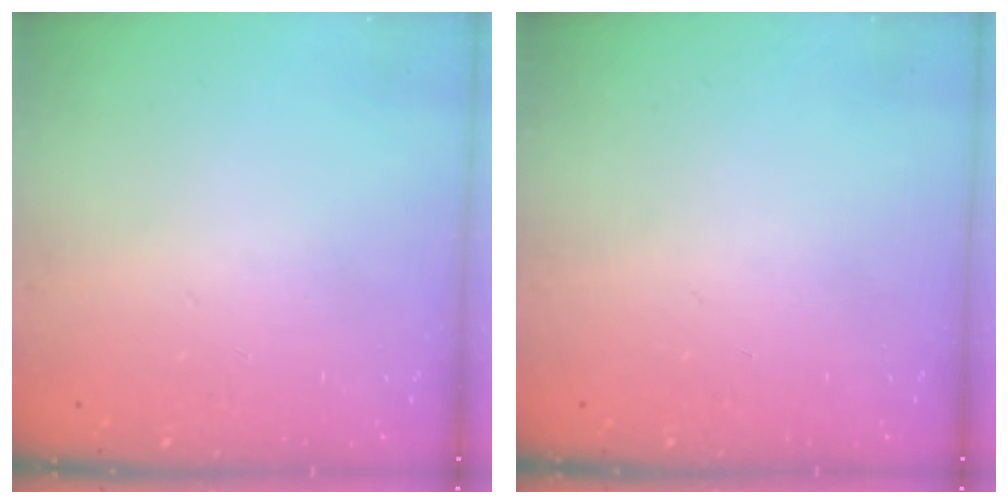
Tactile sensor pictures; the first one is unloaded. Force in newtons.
{"total": 0.0}